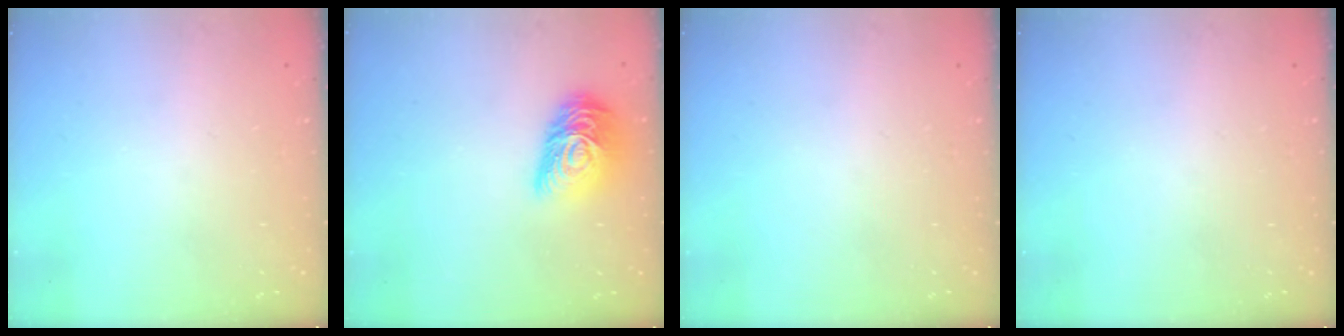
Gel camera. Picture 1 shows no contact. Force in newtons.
{"total": 13.5, "press": 13.5, "slide": 0.9}
{"total": 0.0}
{"total": 0.0}